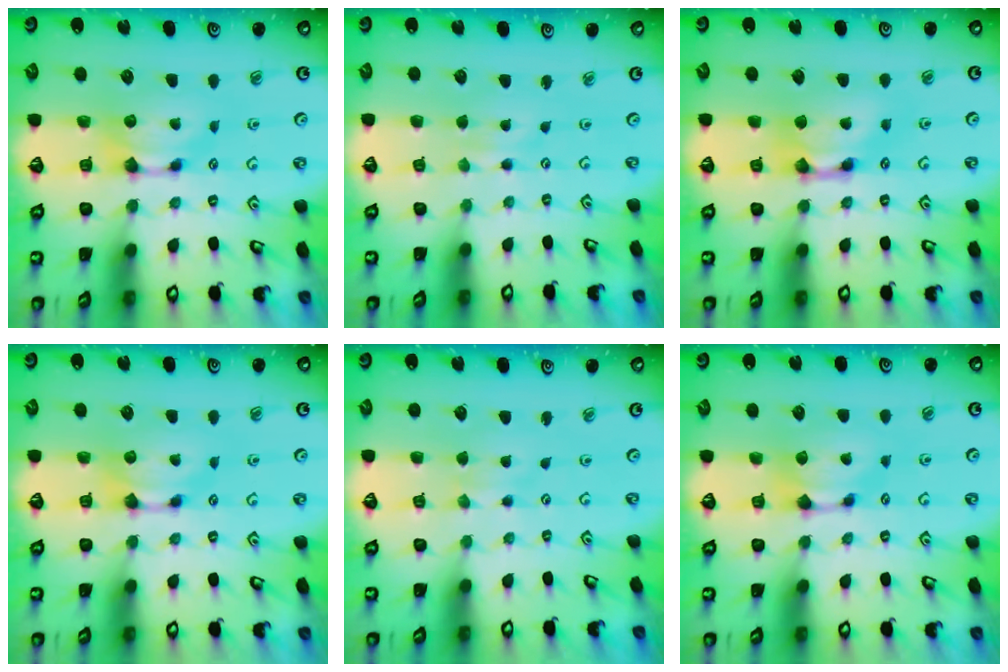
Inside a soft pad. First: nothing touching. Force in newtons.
{"total": 2.2, "press": 2.1, "slide": 0.4}
{"total": 2.6, "press": 2.6, "slide": 0.2}
{"total": 0.0}
{"total": 2.5, "press": 2.5, "slide": 0.3}
{"total": 0.8, "press": 0.5, "slide": 0.6}